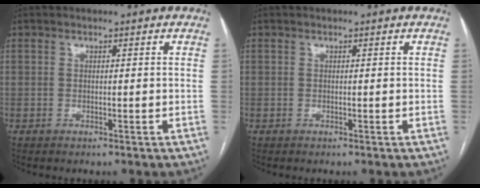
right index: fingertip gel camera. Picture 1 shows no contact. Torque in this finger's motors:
{"motor_torque": [0.00, 0.00, 0.00, 0.00]}